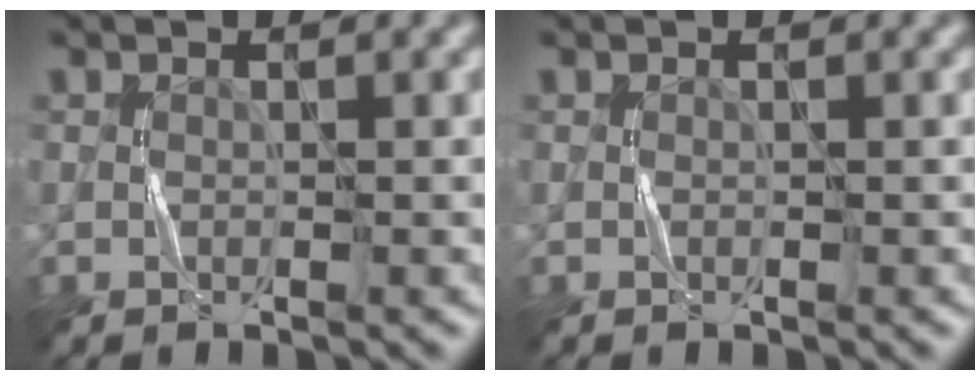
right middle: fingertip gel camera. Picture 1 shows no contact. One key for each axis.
{"total": 0.0}